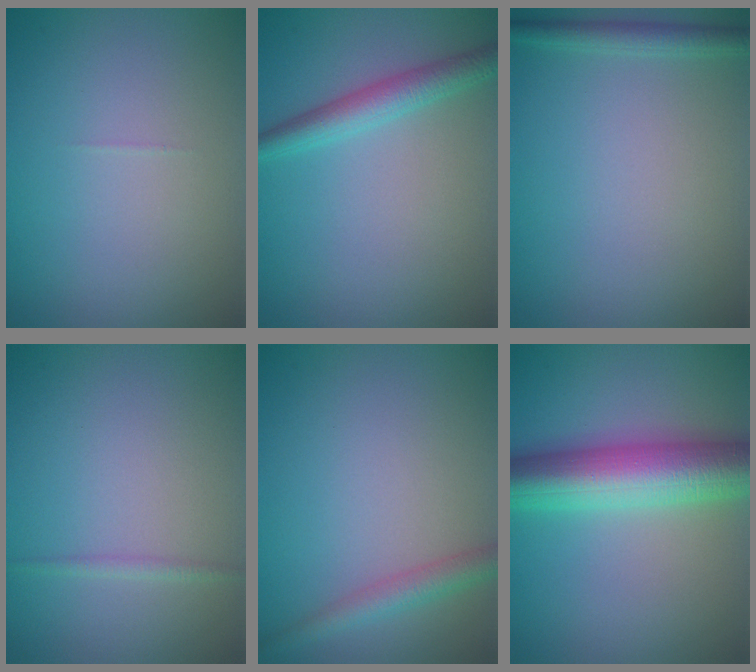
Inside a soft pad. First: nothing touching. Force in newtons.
{"total": 2.8, "press": 2.8, "slide": 0.1}
{"total": 1.7, "press": 1.7, "slide": 0.1}
{"total": 0.8, "press": 0.8, "slide": 0.1}
{"total": 2.4, "press": 2.4, "slide": 0.1}
{"total": 8.5, "press": 8.5, "slide": 0.1}